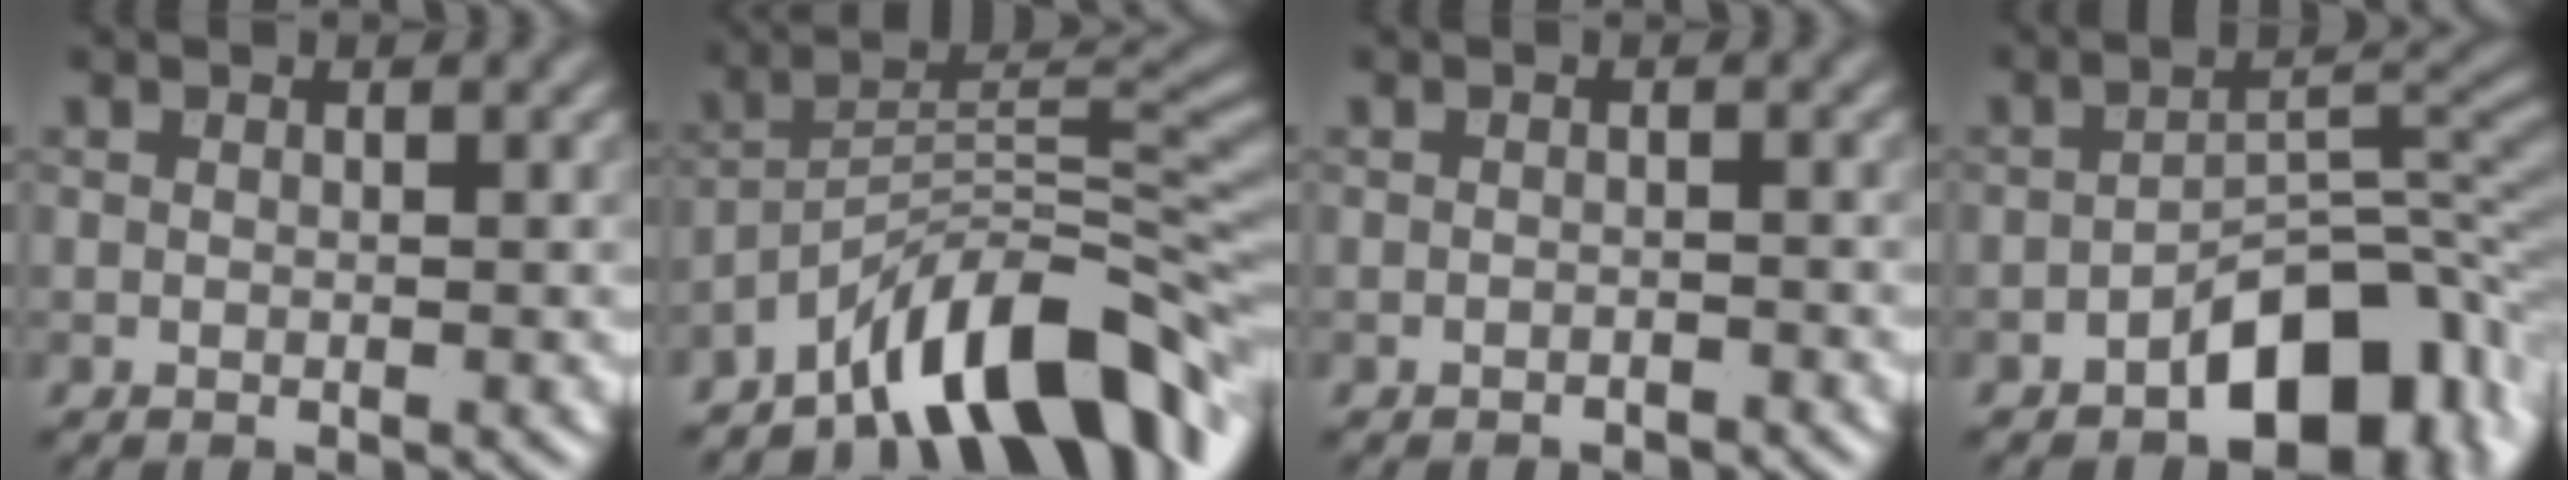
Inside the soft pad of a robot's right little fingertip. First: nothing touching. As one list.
[{"total": 10.2, "force": [-7.3, 3.0, 6.5], "torque": [-0.086, 0.010, -0.138]}, {"total": 0.9, "force": [-0.8, 0.3, 0.2], "torque": [0.000, 0.000, -0.013]}, {"total": 7.5, "force": [-4.0, 3.9, 5.1], "torque": [-0.058, 0.006, -0.070]}]